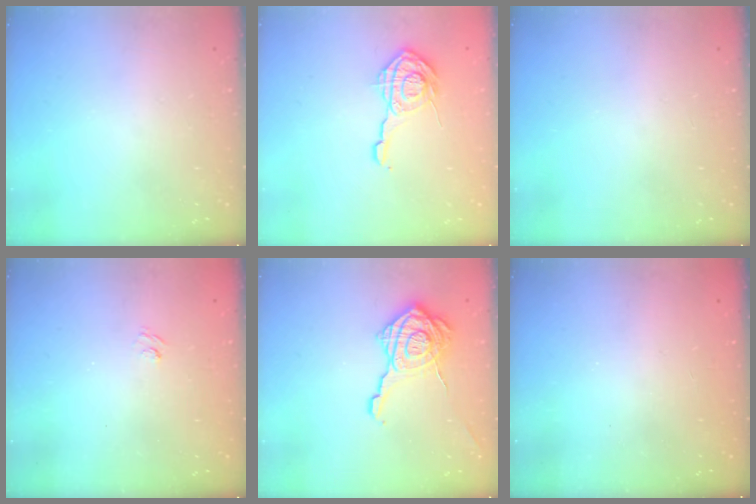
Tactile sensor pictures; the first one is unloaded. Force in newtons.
{"total": 11.1, "press": 11.1, "slide": 0.9}
{"total": 0.0}
{"total": 2.8, "press": 2.6, "slide": 1.0}
{"total": 18.7, "press": 18.6, "slide": 1.1}
{"total": 2.3, "press": 2.2, "slide": 0.8}